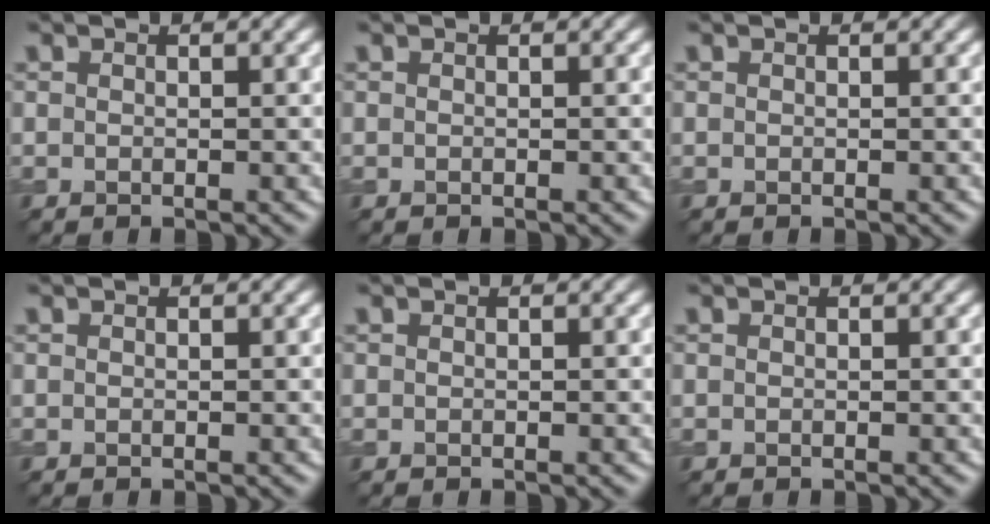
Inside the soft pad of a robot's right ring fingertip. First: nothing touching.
{"total": 0.0}
{"total": 0.0}
{"total": 0.0}
{"total": 0.0}
{"total": 0.0}